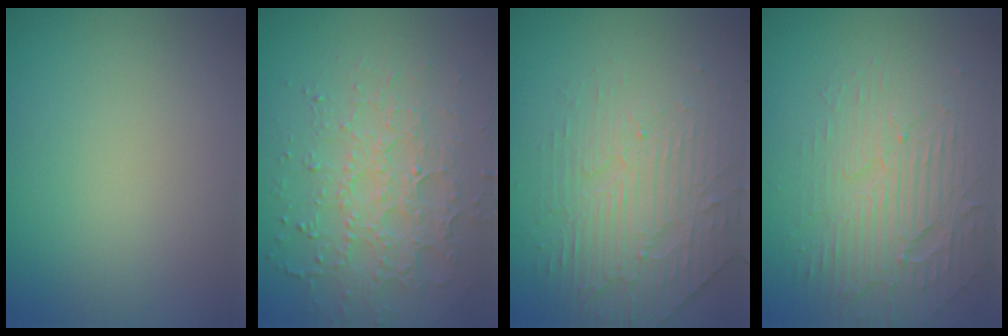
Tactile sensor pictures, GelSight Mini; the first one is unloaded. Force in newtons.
{"total": 4.6, "press": 4.0, "slide": 2.2}
{"total": 4.6, "press": 3.3, "slide": 3.1}
{"total": 3.9, "press": 3.4, "slide": 1.8}